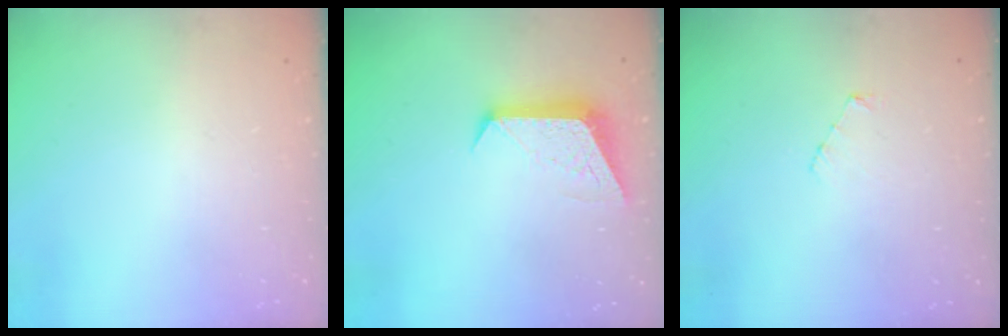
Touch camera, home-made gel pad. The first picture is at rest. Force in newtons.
{"total": 9.6, "press": 9.6, "slide": 0.5}
{"total": 3.0, "press": 3.0, "slide": 0.3}